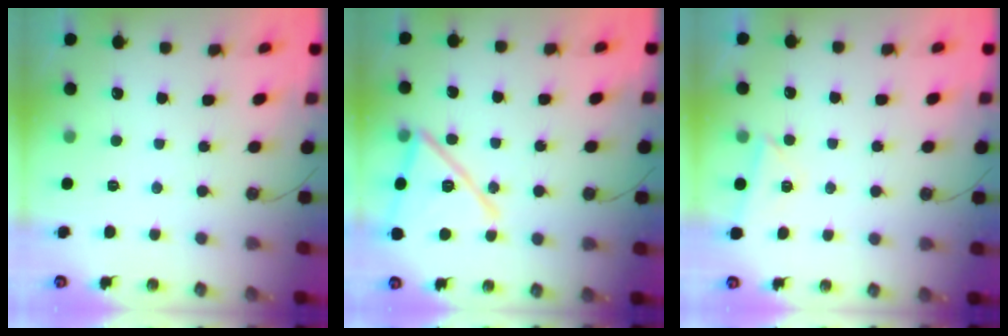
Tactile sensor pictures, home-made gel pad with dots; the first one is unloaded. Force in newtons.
{"total": 18.3, "press": 18.2, "slide": 1.9}
{"total": 4.0, "press": 3.4, "slide": 2.2}